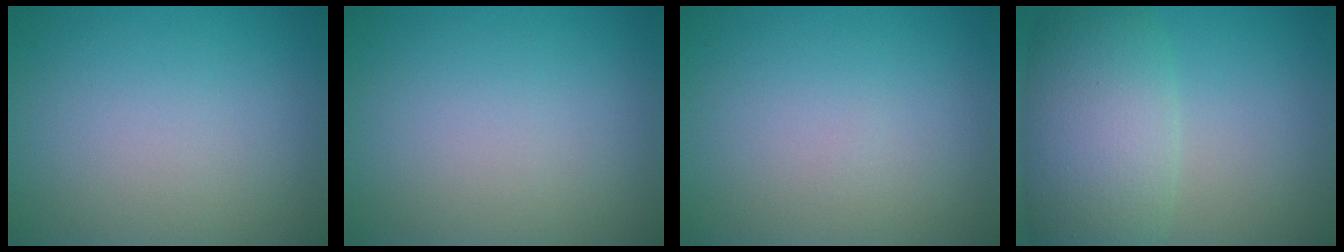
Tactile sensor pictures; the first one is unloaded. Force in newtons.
{"total": 0.0}
{"total": 0.0}
{"total": 8.4, "press": 8.4, "slide": 0.4}